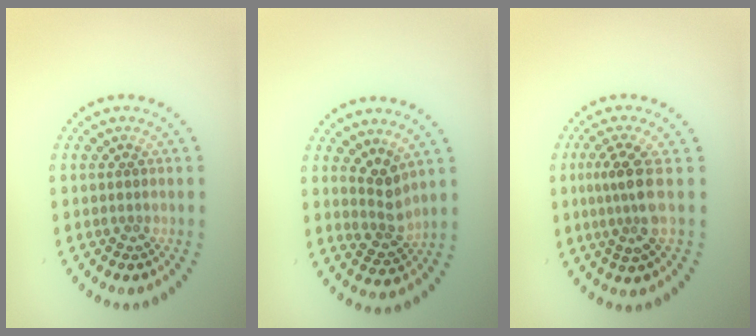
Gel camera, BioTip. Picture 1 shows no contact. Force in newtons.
{"total": 2.7, "press": 2.1, "slide": 1.7}
{"total": 3.3, "press": 2.7, "slide": 2.0}